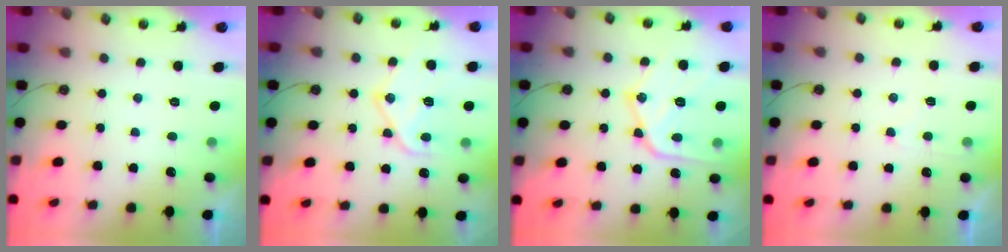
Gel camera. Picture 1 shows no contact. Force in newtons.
{"total": 15.6, "press": 15.6, "slide": 1.2}
{"total": 18.9, "press": 18.8, "slide": 1.7}
{"total": 4.3, "press": 4.2, "slide": 0.6}